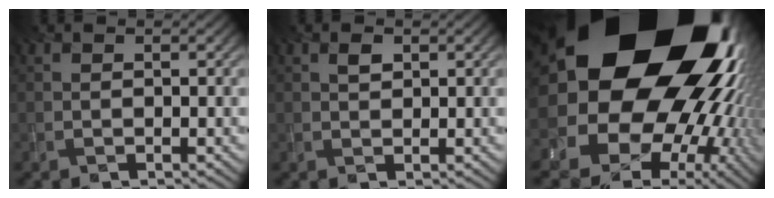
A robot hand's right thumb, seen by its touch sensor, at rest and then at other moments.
{"total": 1.1, "force": [0.7, 0.6, 0.6], "torque": [-0.015, 0.001, 0.014]}
{"total": 24.5, "force": [6.4, 19.1, 14.0], "torque": [-0.225, -0.051, 0.070]}